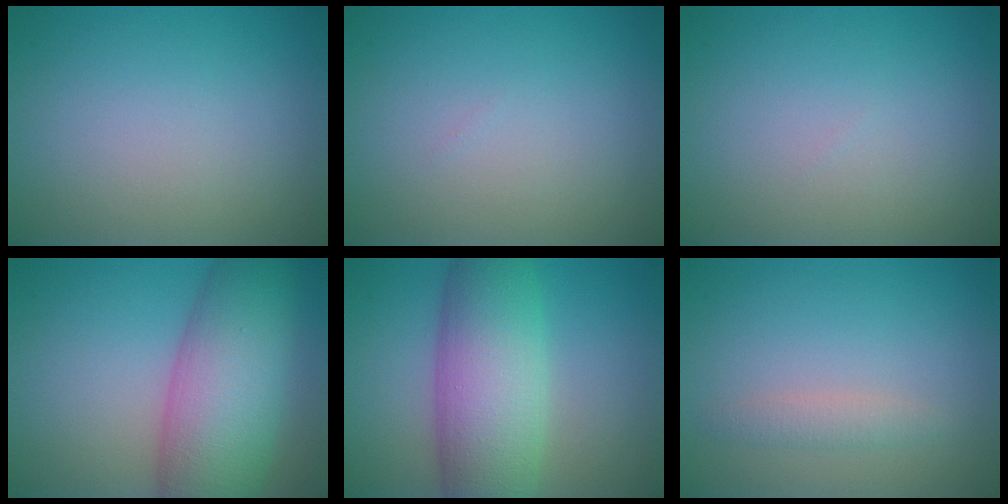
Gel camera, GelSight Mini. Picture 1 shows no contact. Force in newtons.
{"total": 0.0}
{"total": 0.0}
{"total": 11.0, "press": 11.0, "slide": 0.3}
{"total": 9.7, "press": 9.7, "slide": 0.1}
{"total": 1.4, "press": 1.4, "slide": 0.1}